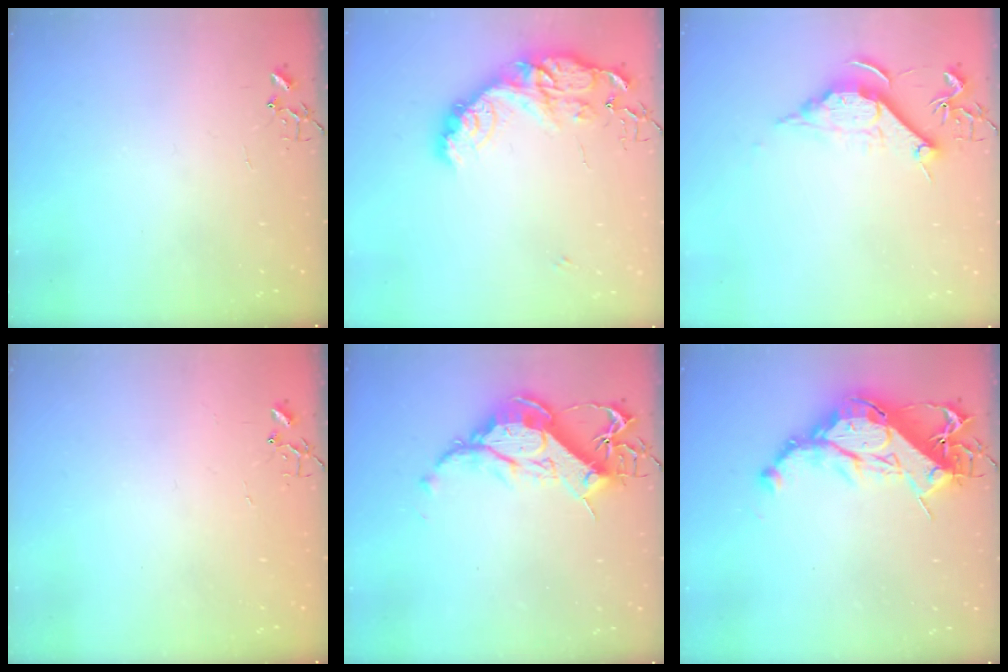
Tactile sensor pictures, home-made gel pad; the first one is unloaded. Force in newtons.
{"total": 16.9, "press": 16.9, "slide": 0.5}
{"total": 10.5, "press": 10.5, "slide": 0.1}
{"total": 1.4, "press": 1.4, "slide": 0.2}
{"total": 14.3, "press": 14.2, "slide": 1.5}
{"total": 21.6, "press": 21.5, "slide": 2.2}